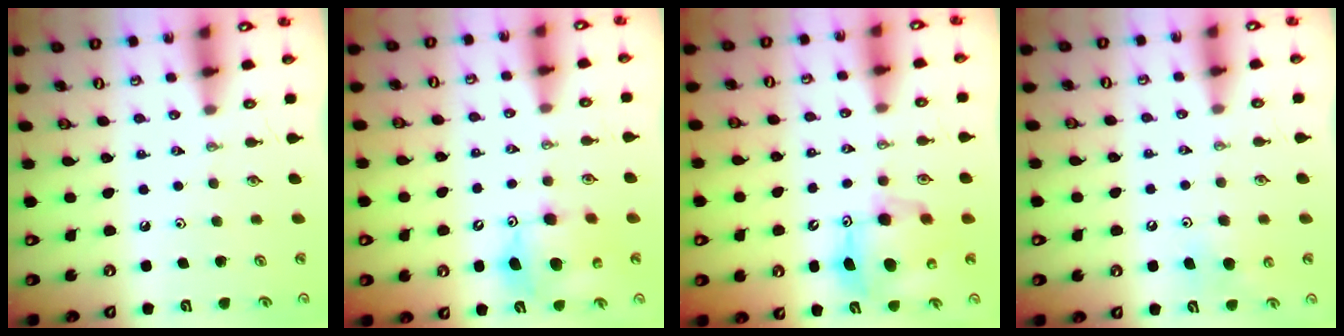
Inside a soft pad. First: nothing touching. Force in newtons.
{"total": 11.6, "press": 11.4, "slide": 2.5}
{"total": 10.1, "press": 10.0, "slide": 0.9}
{"total": 5.3, "press": 5.0, "slide": 1.7}